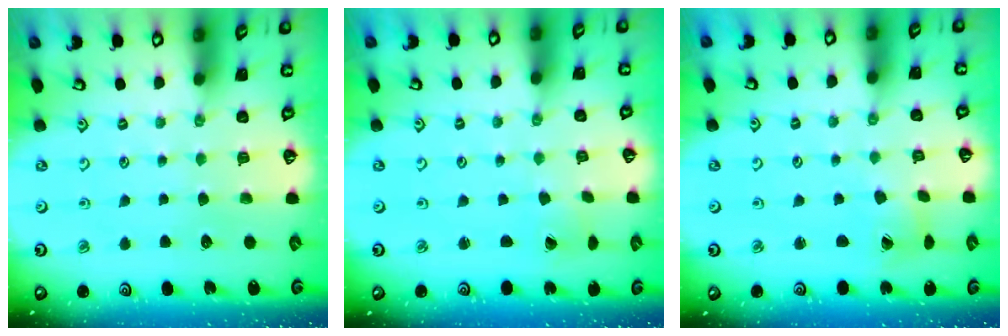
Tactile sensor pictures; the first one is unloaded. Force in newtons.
{"total": 1.3, "press": 1.2, "slide": 0.4}
{"total": 2.9, "press": 2.9, "slide": 0.4}